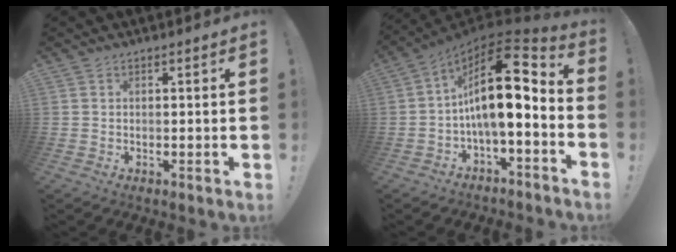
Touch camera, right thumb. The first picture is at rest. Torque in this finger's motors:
{"motor_torque": [0.65, 0.72, 2.13, -0.50, 0.26]}